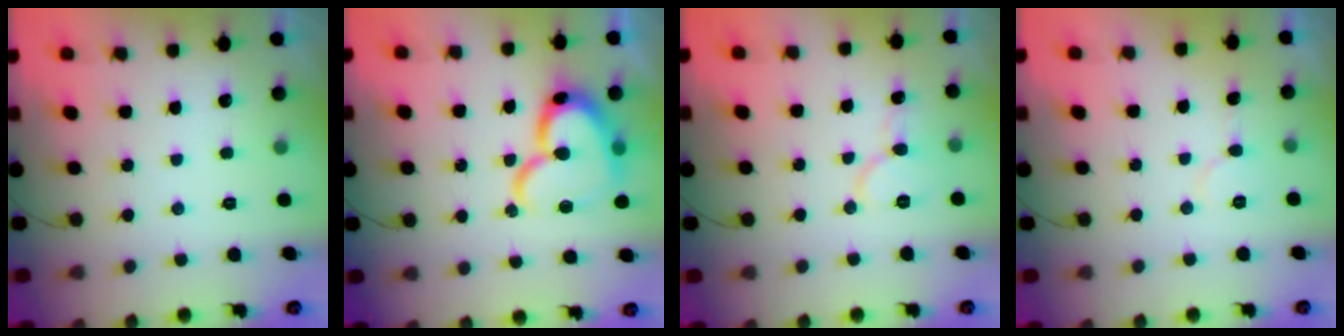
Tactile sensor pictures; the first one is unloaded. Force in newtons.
{"total": 18.9, "press": 18.8, "slide": 2.0}
{"total": 7.6, "press": 7.5, "slide": 0.8}
{"total": 4.6, "press": 4.5, "slide": 0.5}